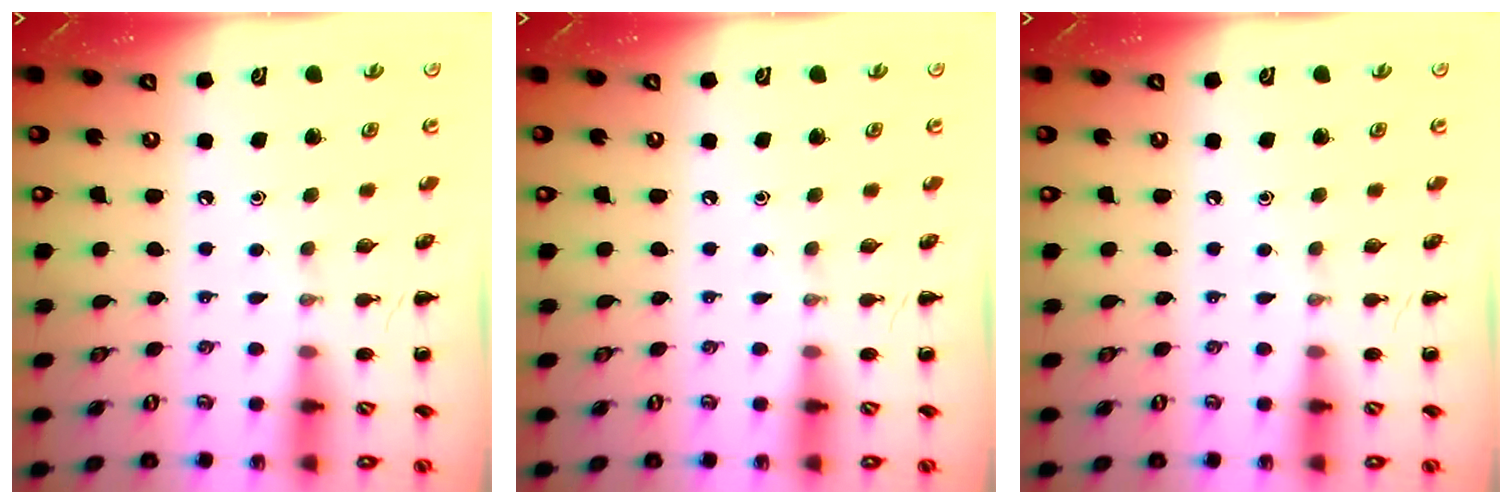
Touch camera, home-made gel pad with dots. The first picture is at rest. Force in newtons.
{"total": 0.0}
{"total": 0.0}